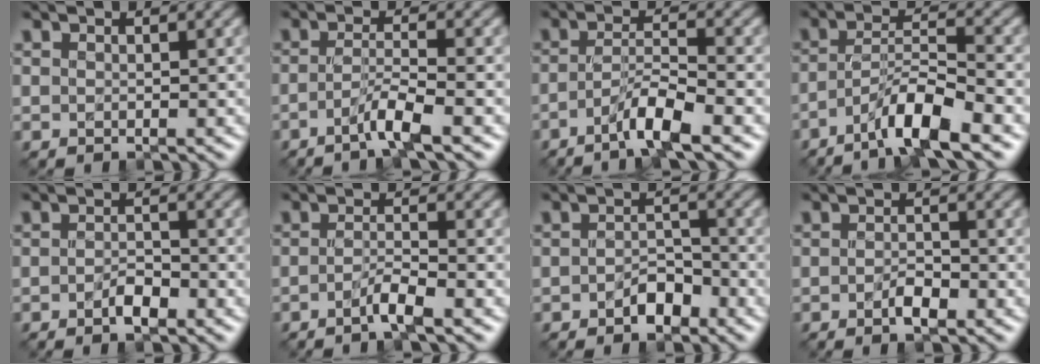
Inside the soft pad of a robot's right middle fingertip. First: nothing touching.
{"total": 3.4, "force": [-1.8, 0.2, 2.9], "torque": [-0.050, 0.007, -0.045]}
{"total": 4.3, "force": [-2.5, 0.4, 3.5], "torque": [-0.062, 0.009, -0.054]}
{"total": 6.3, "force": [-4.1, 0.9, 4.7], "torque": [-0.080, 0.012, -0.078]}
{"total": 1.9, "force": [-1.0, 0.7, 1.5], "torque": [-0.025, 0.006, -0.020]}
{"total": 2.4, "force": [-1.3, 0.1, 1.9], "torque": [-0.035, 0.006, -0.034]}
{"total": 2.3, "force": [-1.4, 1.2, 1.4], "torque": [-0.022, 0.011, -0.027]}
{"total": 1.9, "force": [-0.9, 0.6, 1.5], "torque": [-0.028, 0.004, -0.018]}